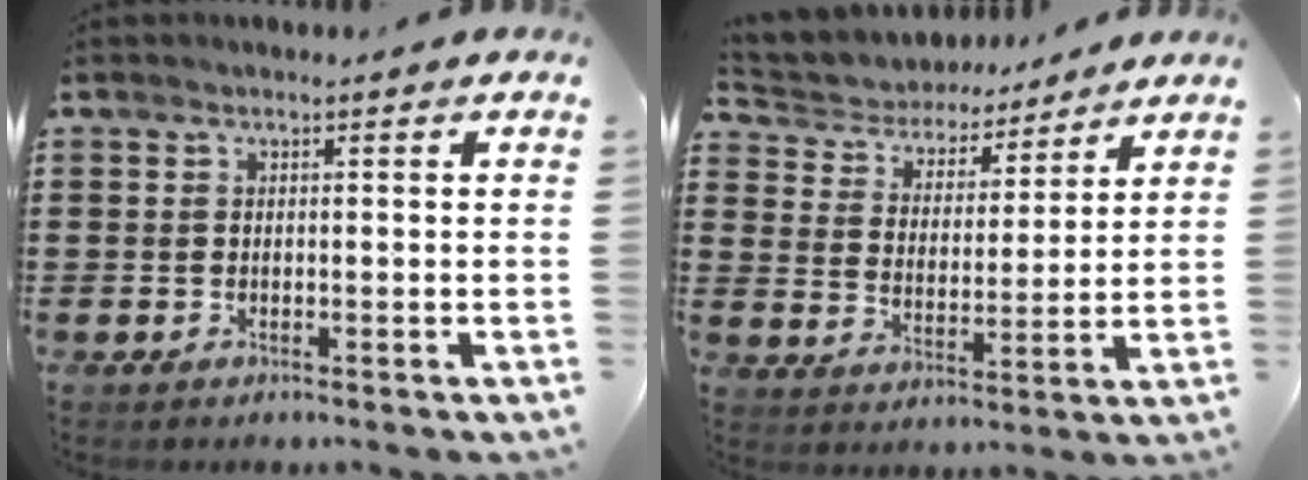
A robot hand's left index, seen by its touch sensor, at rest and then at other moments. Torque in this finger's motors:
{"motor_torque": [2.14, 0.00, 0.43, 0.13]}